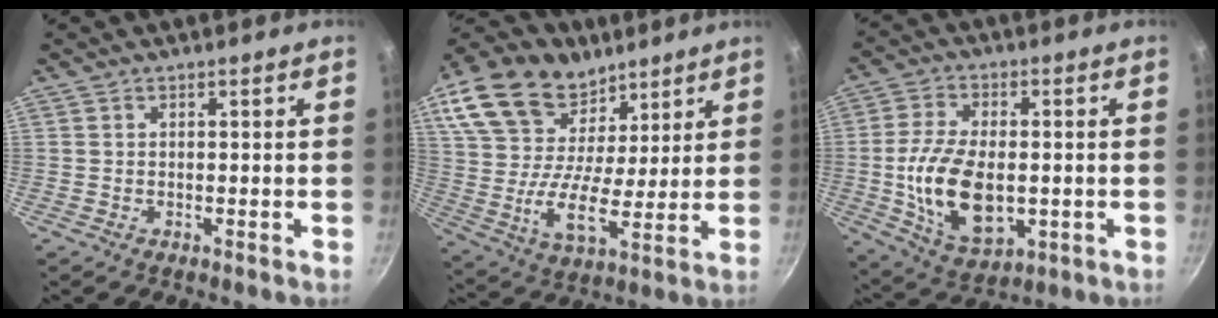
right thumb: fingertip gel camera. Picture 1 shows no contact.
{"total": 24.1, "force": [14.2, 15.2, 12.3], "torque": [-0.229, -0.031, 0.254]}
{"total": 15.4, "force": [-1.6, 8.9, 12.5], "torque": [-0.224, 0.001, -0.018]}